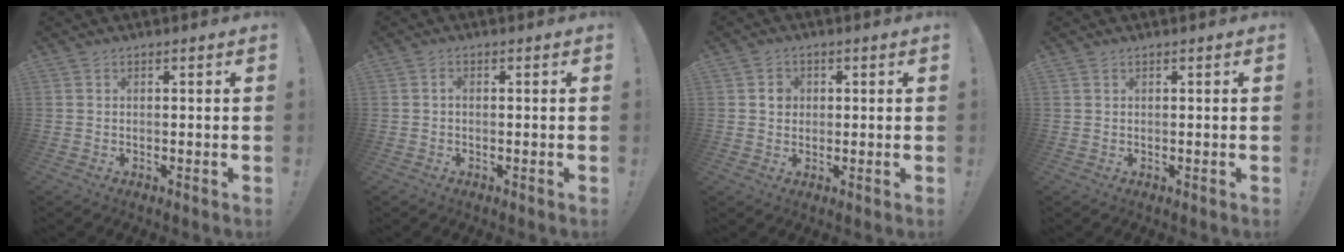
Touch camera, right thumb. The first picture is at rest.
{"total": 2.1, "force": [-0.5, 0.7, 1.9], "torque": [-0.038, 0.009, -0.010]}
{"total": 3.3, "force": [0.6, 3.0, 1.2], "torque": [-0.006, -0.001, 0.006]}
{"total": 0.0}